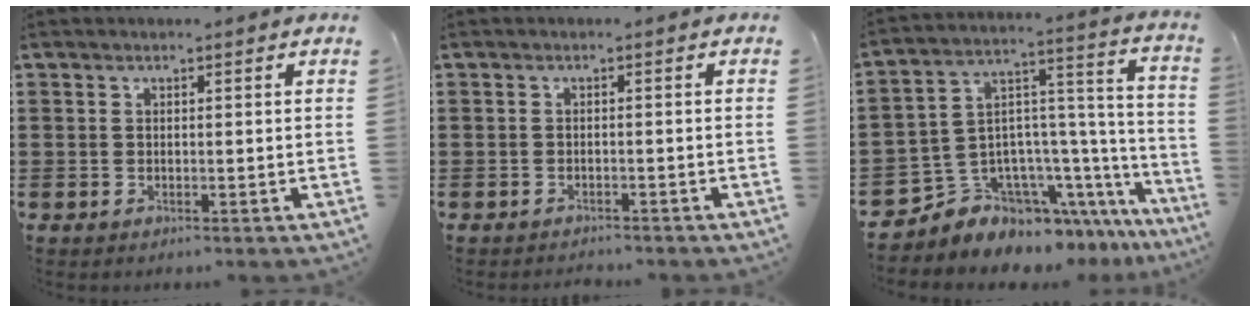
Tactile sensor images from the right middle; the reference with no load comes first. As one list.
[{"total": 0.8, "force": [-0.8, 0.0, 0.0], "torque": [-0.002, 0.001, -0.018]}, {"total": 6.7, "force": [-5.3, 4.1, 0.6], "torque": [-0.044, -0.019, -0.102]}]